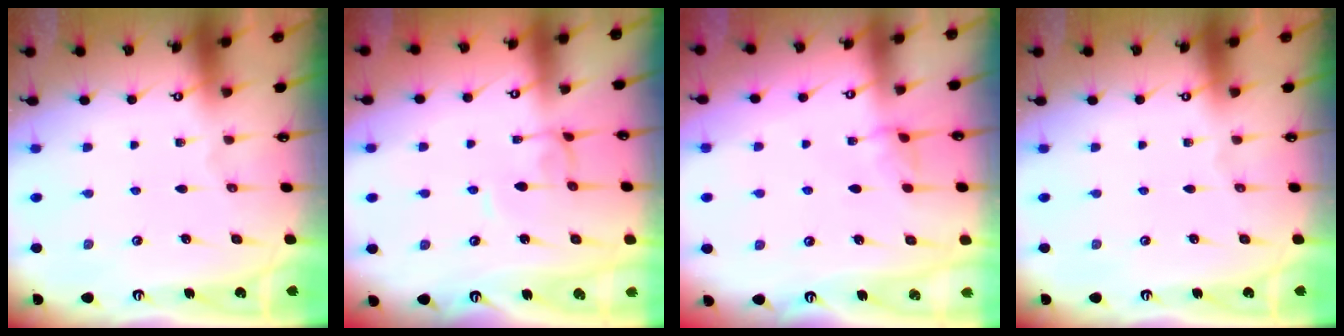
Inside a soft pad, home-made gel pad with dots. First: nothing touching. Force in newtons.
{"total": 2.2, "press": 2.2, "slide": 0.2}
{"total": 2.8, "press": 2.8, "slide": 0.4}
{"total": 0.0}